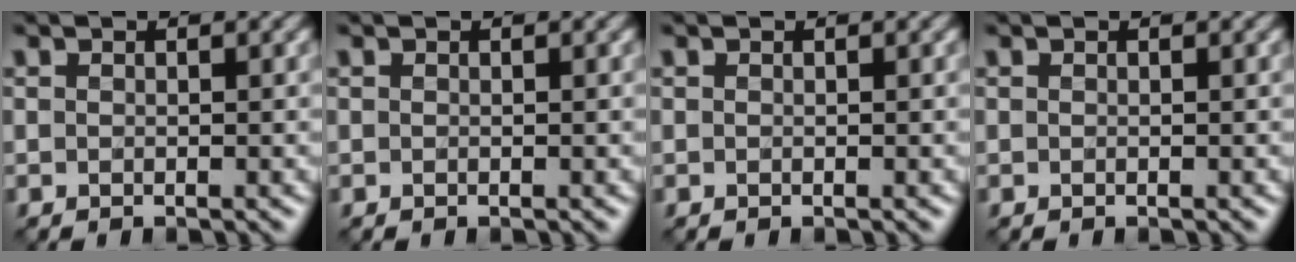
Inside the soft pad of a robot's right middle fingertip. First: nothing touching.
{"total": 0.0}
{"total": 0.0}
{"total": 0.0}